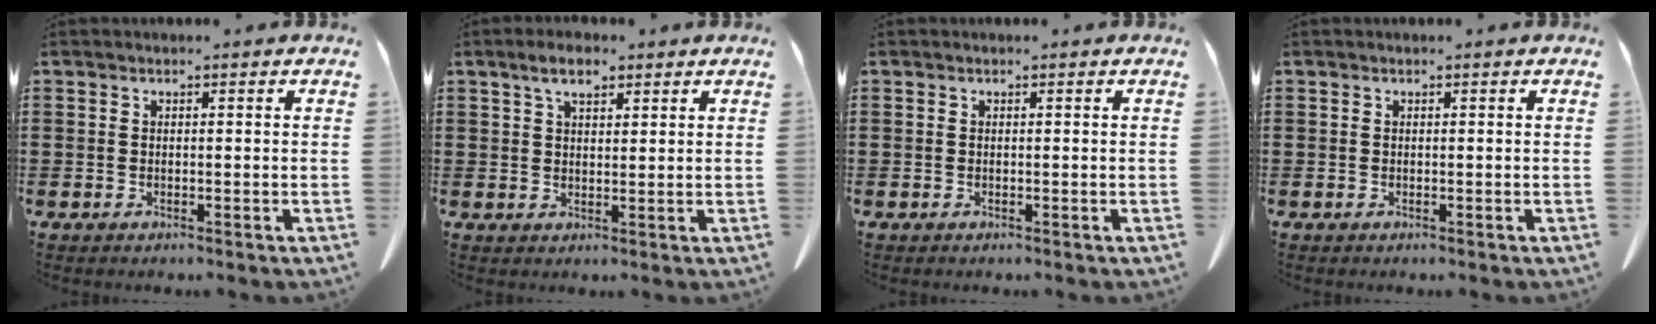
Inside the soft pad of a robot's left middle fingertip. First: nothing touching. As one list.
[{"total": 3.9, "force": [2.5, 1.5, 2.5], "torque": [-0.048, 0.003, 0.043]}, {"total": 0.0}, {"total": 0.0}]